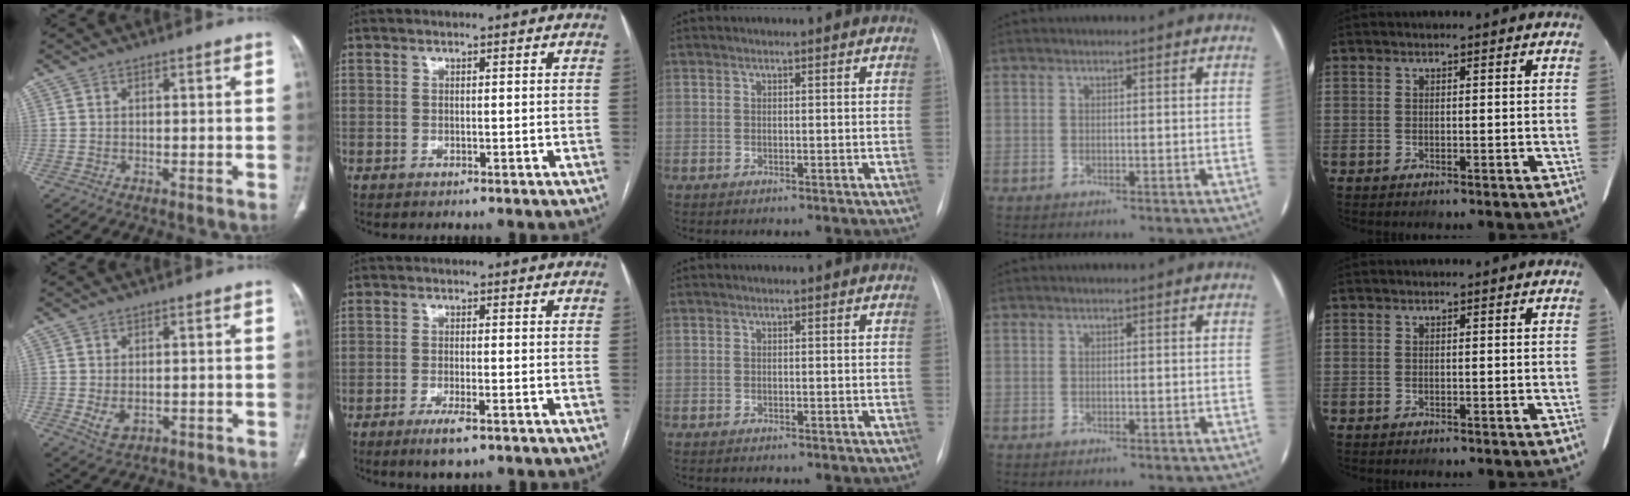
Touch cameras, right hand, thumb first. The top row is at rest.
{"thumb": {"total": 3.1, "force": [-0.5, 2.1, 2.2], "torque": [-0.039, -0.005, 0.004]}, "index": {"total": 3.8, "force": [-2.3, 0.8, 3.0], "torque": [-0.057, -0.006, -0.037]}, "middle": {"total": 0.5, "force": [-0.5, 0.0, 0.2], "torque": [-0.006, -0.002, -0.010]}}